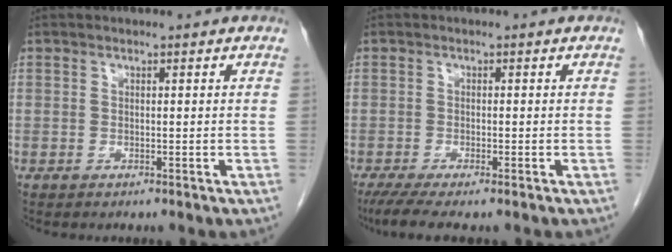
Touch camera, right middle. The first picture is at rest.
{"total": 5.2, "force": [-3.8, 0.6, 3.5], "torque": [-0.060, -0.013, -0.064]}